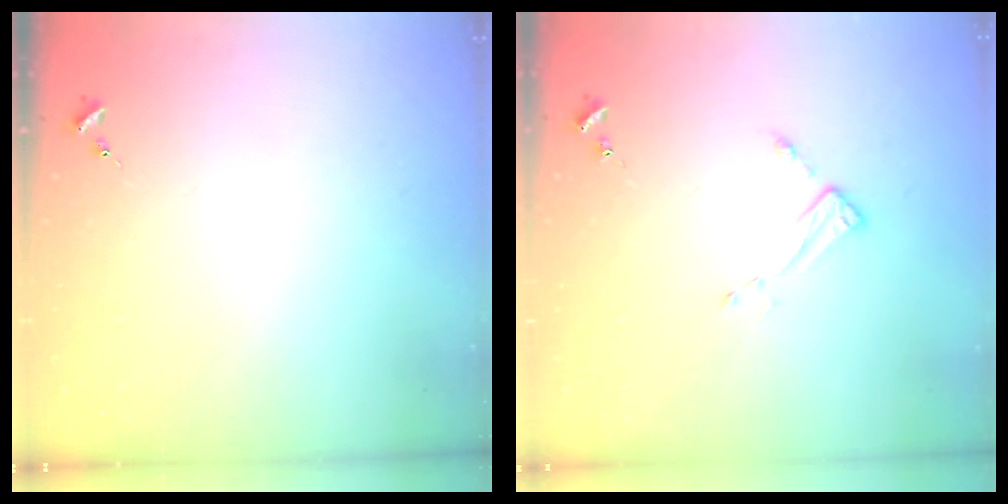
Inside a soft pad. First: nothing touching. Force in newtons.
{"total": 2.7, "press": 2.7, "slide": 0.4}